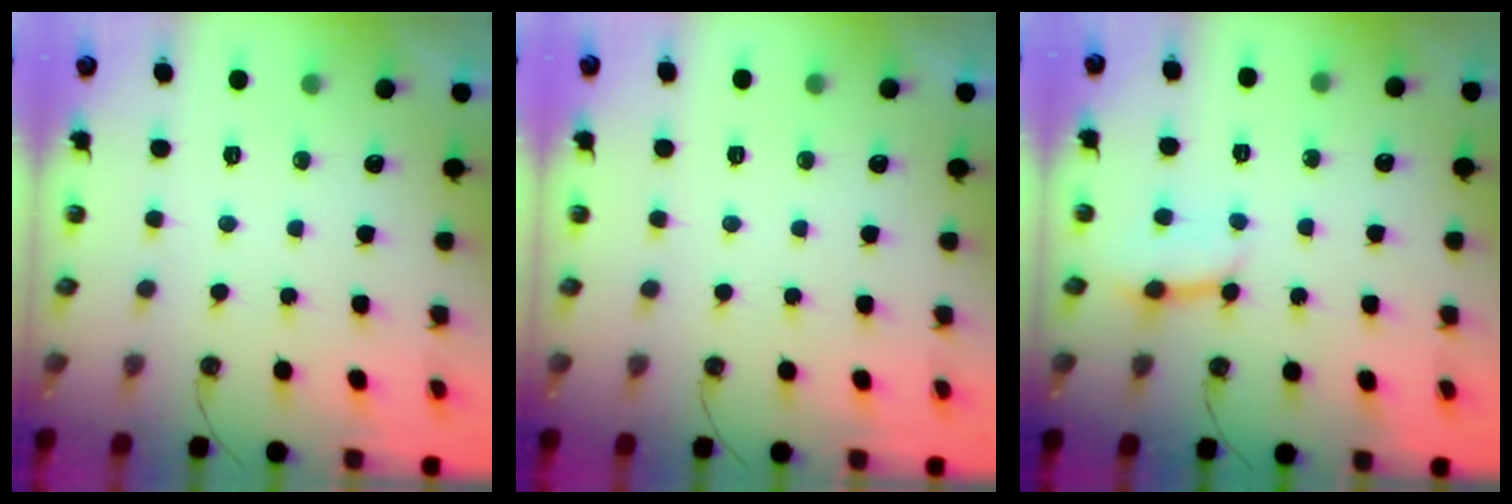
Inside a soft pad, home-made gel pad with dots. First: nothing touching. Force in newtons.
{"total": 0.0}
{"total": 4.0, "press": 4.0, "slide": 0.3}